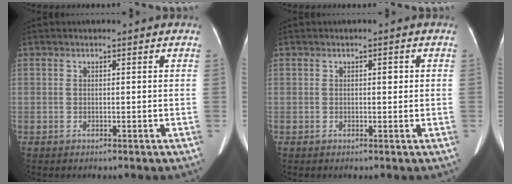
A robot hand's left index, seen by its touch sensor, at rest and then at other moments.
{"total": 1.0, "force": [0.1, 0.5, 0.9], "torque": [-0.008, 0.002, 0.000]}